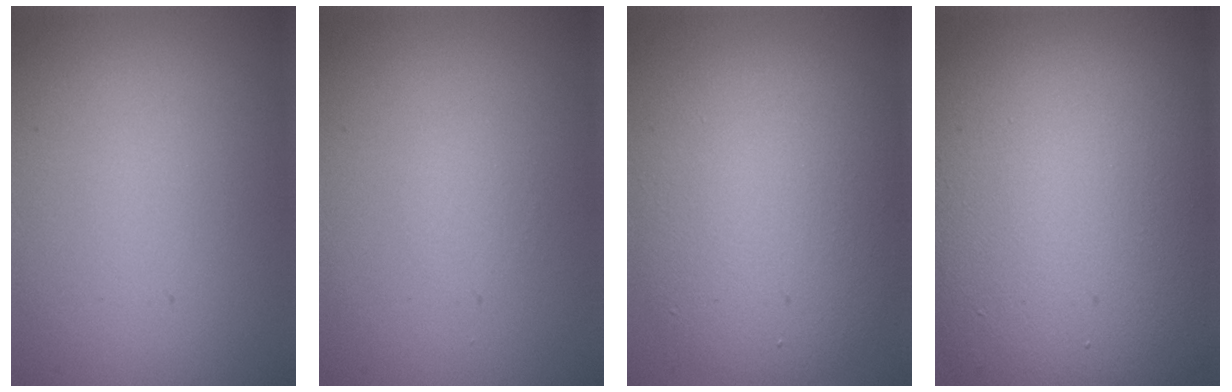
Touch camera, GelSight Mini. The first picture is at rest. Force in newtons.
{"total": 0.0}
{"total": 8.2, "press": 8.2, "slide": 0.3}
{"total": 16.5, "press": 16.5, "slide": 0.7}